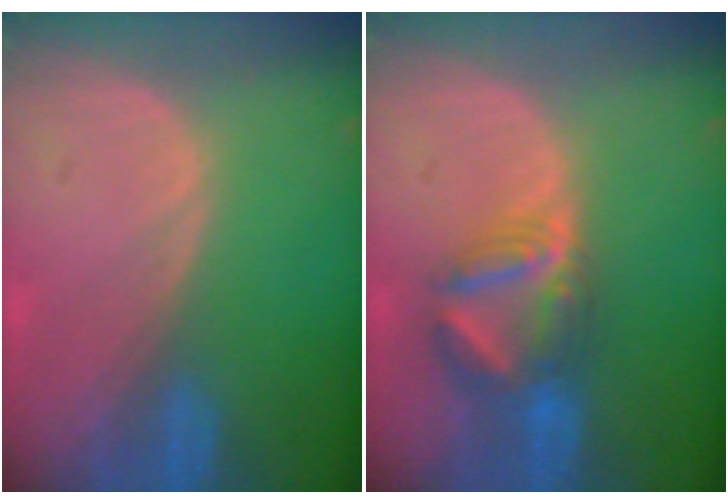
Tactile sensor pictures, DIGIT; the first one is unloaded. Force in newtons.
{"total": 6.5, "press": 6.4, "slide": 1.2}